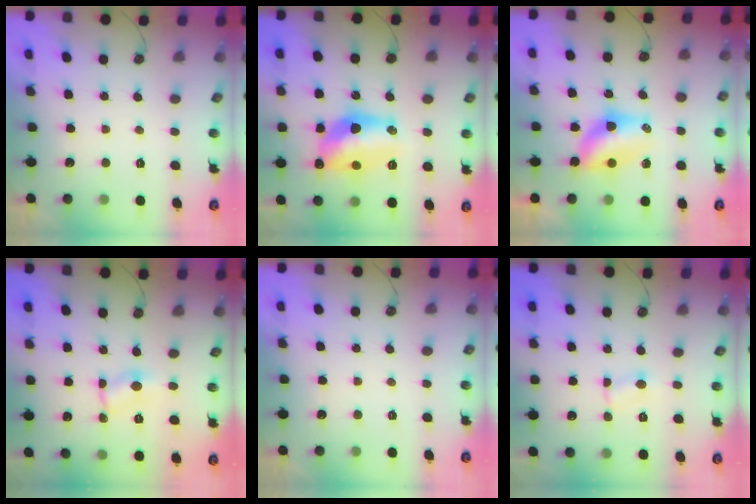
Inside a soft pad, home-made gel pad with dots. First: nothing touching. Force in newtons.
{"total": 16.2, "press": 15.5, "slide": 4.7}
{"total": 9.2, "press": 8.2, "slide": 4.3}
{"total": 2.0, "press": 2.0, "slide": 0.1}
{"total": 0.0}
{"total": 2.3, "press": 2.2, "slide": 0.5}